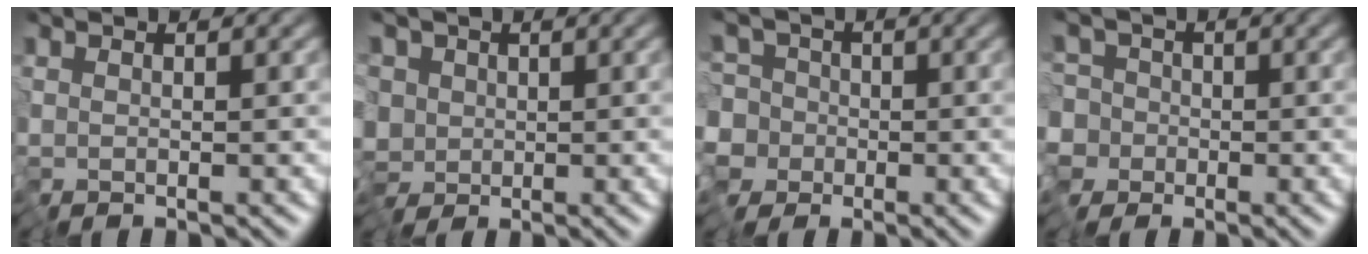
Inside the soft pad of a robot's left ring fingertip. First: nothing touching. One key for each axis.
{"total": 4.3, "fx": -1.2, "fy": 3.5, "fz": 2.0, "tx": -0.041, "ty": -0.005, "tz": -0.038}
{"total": 6.5, "fx": -1.2, "fy": 6.1, "fz": 1.9, "tx": -0.026, "ty": 0.024, "tz": -0.076}
{"total": 5.4, "fx": -1.2, "fy": 5.1, "fz": 1.3, "tx": -0.019, "ty": 0.022, "tz": -0.065}